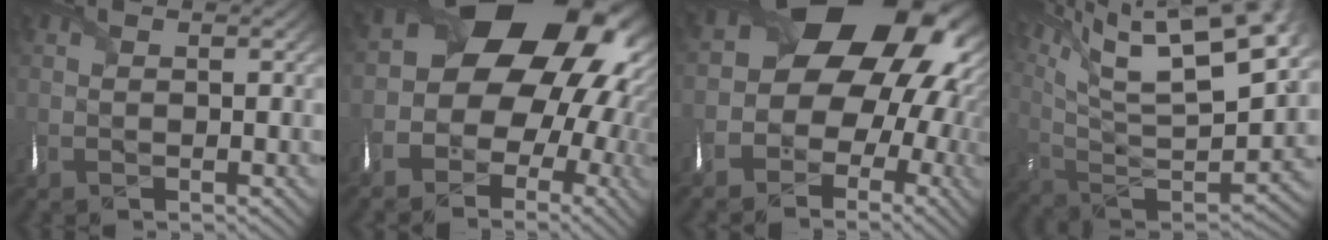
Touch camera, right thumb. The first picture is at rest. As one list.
[{"total": 18.8, "force": [0.9, 15.4, 10.7], "torque": [-0.141, -0.017, -0.002]}, {"total": 16.8, "force": [0.9, 13.6, 9.9], "torque": [-0.143, -0.021, 0.000]}, {"total": 20.0, "force": [12.6, 6.5, 14.1], "torque": [-0.296, 0.021, 0.207]}]